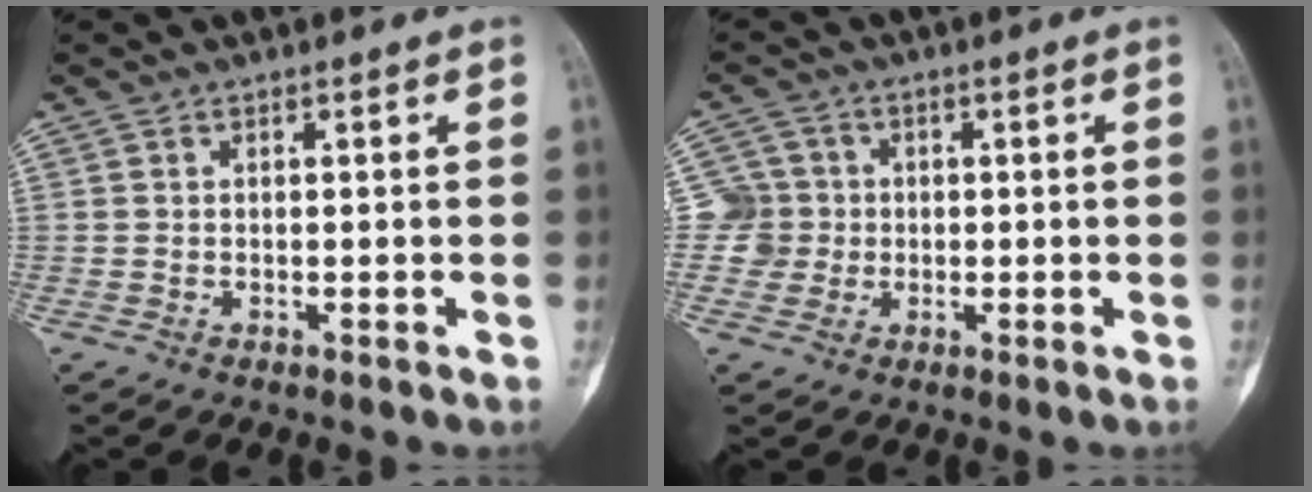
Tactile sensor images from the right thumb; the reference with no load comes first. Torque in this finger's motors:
{"motor_torque": [-0.43, 0.51, 0.20, -0.07, -0.06]}